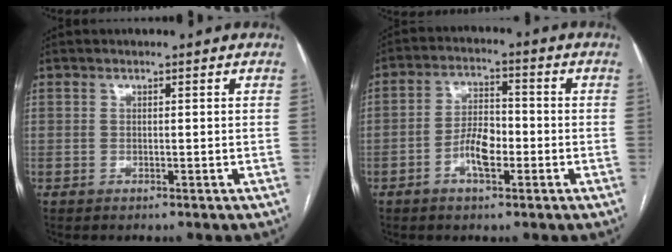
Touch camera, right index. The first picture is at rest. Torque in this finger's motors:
{"motor_torque": [0.07, 0.02, 0.08, 0.02]}